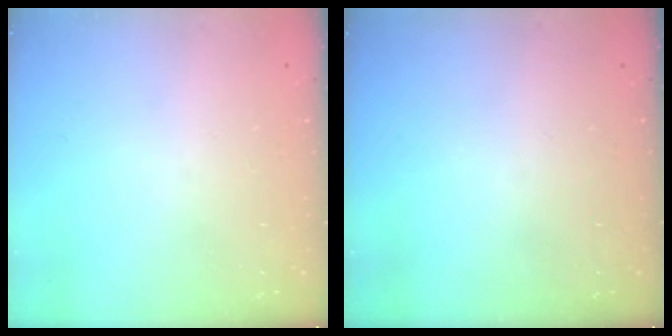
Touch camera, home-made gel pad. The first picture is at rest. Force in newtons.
{"total": 0.0}